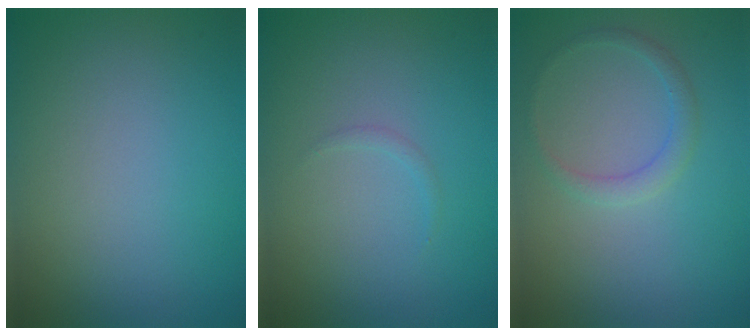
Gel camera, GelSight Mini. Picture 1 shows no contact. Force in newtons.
{"total": 0.5, "press": 0.5, "slide": 0.0}
{"total": 1.6, "press": 1.6, "slide": 0.2}